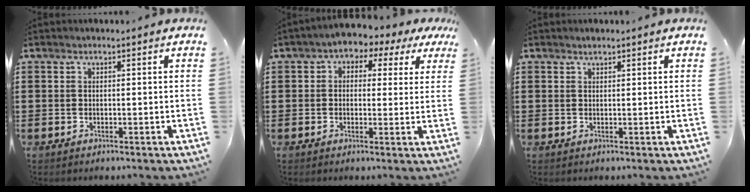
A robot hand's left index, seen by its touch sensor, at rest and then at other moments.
{"total": 2.1, "force": [0.3, 2.0, 0.8], "torque": [-0.029, 0.000, -0.006]}
{"total": 0.8, "force": [0.7, 0.2, 0.3], "torque": [-0.006, 0.000, 0.014]}